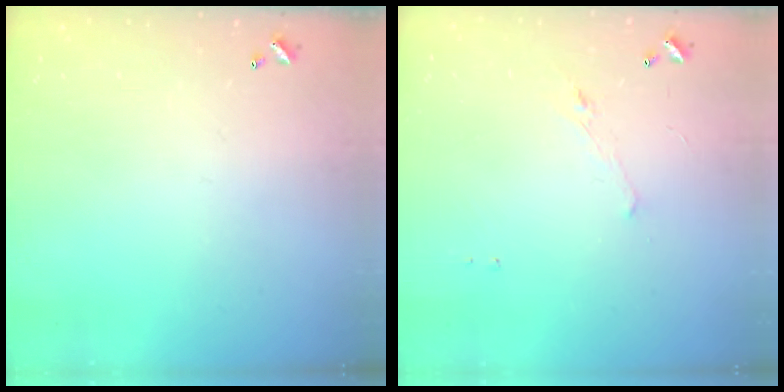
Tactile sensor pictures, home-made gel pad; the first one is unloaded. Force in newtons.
{"total": 1.3, "press": 1.2, "slide": 0.6}